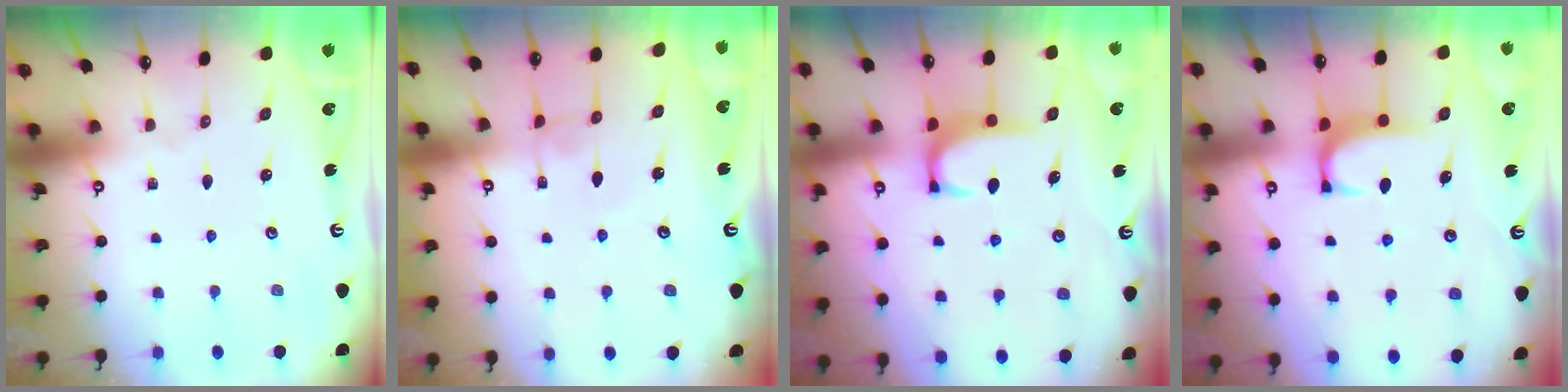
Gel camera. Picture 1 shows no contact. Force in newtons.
{"total": 2.2, "press": 2.2, "slide": 0.2}
{"total": 2.9, "press": 2.8, "slide": 0.5}
{"total": 1.8, "press": 1.7, "slide": 0.6}